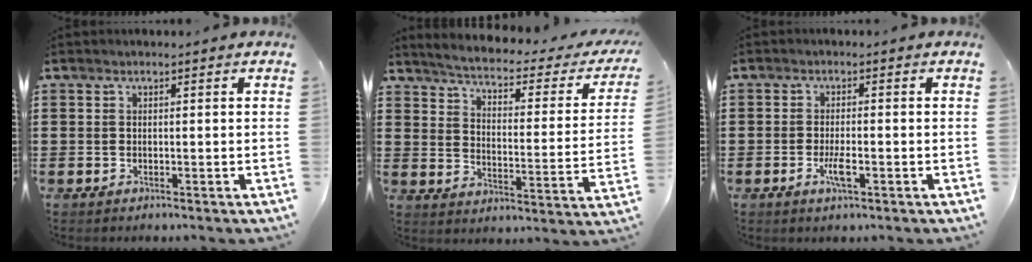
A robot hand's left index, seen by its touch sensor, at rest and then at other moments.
{"total": 2.5, "force": [2.0, -0.1, 1.5], "torque": [-0.045, -0.028, 0.022]}
{"total": 3.3, "force": [-1.1, 0.7, 3.0], "torque": [-0.065, -0.005, -0.022]}